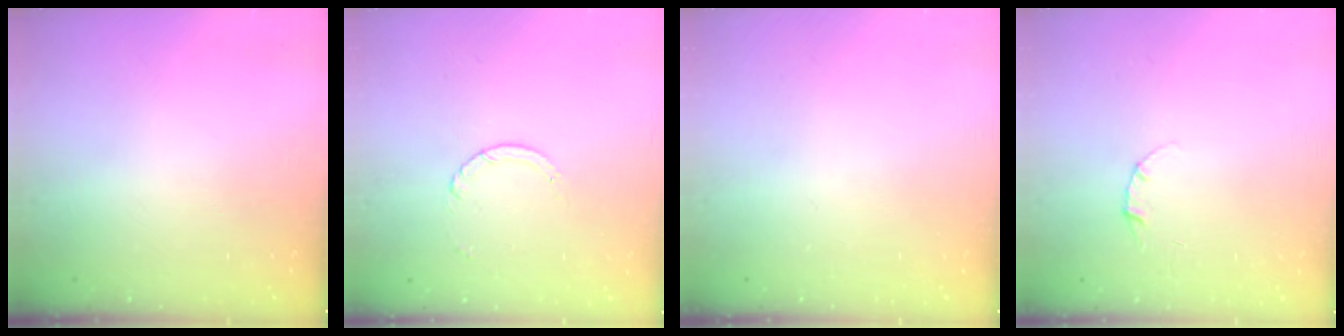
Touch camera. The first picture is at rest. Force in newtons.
{"total": 2.5, "press": 2.4, "slide": 0.2}
{"total": 0.0}
{"total": 3.3, "press": 3.2, "slide": 0.3}